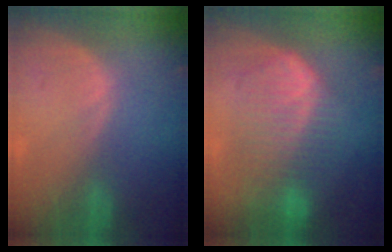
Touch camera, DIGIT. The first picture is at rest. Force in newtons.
{"total": 9.5, "press": 9.5, "slide": 0.3}